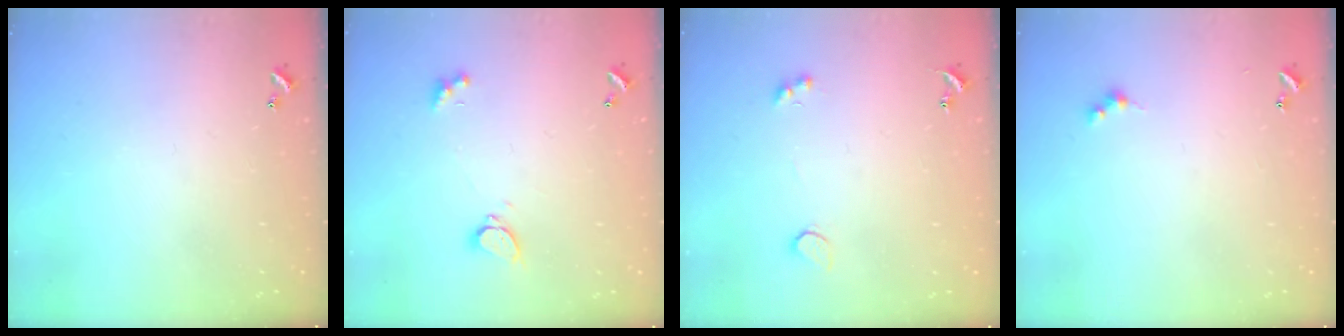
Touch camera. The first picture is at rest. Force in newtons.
{"total": 2.3, "press": 2.2, "slide": 0.7}
{"total": 2.1, "press": 1.9, "slide": 1.0}
{"total": 2.6, "press": 2.6, "slide": 0.5}